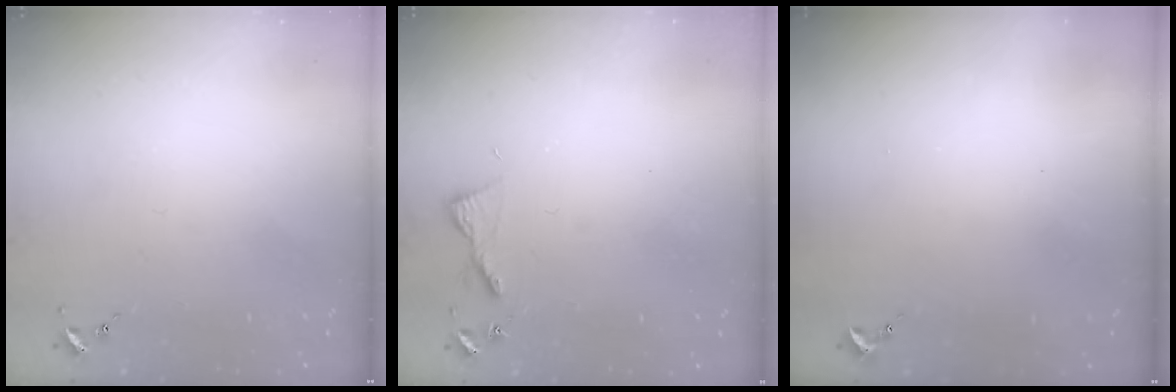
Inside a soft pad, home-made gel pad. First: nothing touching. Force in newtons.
{"total": 5.7, "press": 5.7, "slide": 0.5}
{"total": 0.7, "press": 0.7, "slide": 0.1}